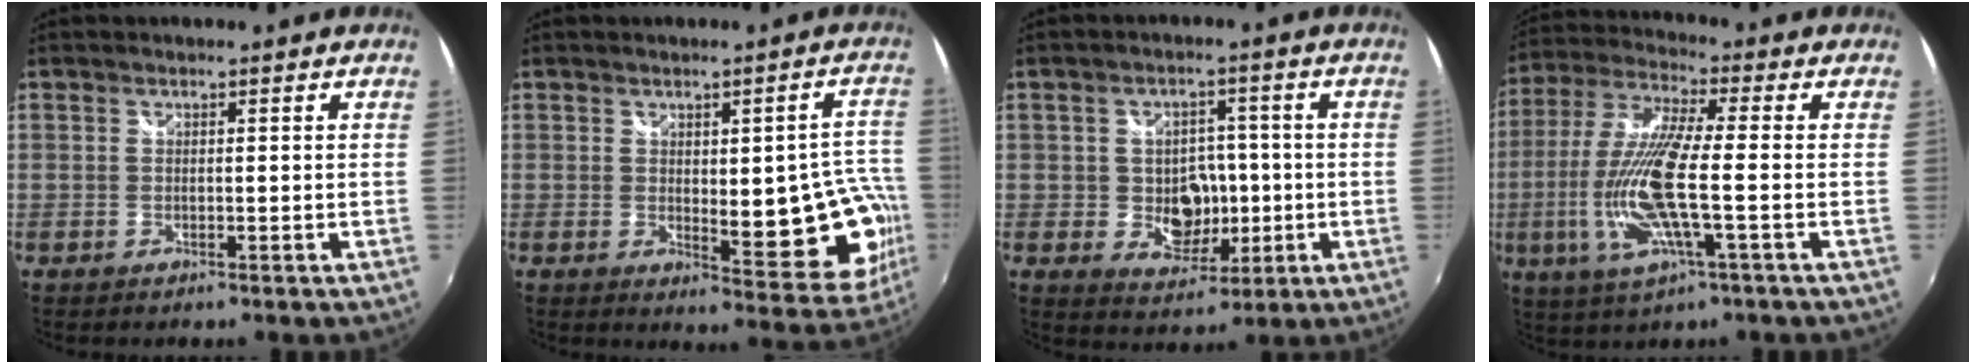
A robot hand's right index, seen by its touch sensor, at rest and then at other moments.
{"total": 13.0, "force": [-2.0, 4.9, 11.9], "torque": [-0.121, 0.008, -0.009]}
{"total": 7.7, "force": [-0.9, 6.4, 4.2], "torque": [-0.080, 0.007, 0.000]}
{"total": 15.1, "force": [-3.2, 2.3, 14.5], "torque": [-0.299, -0.010, -0.057]}